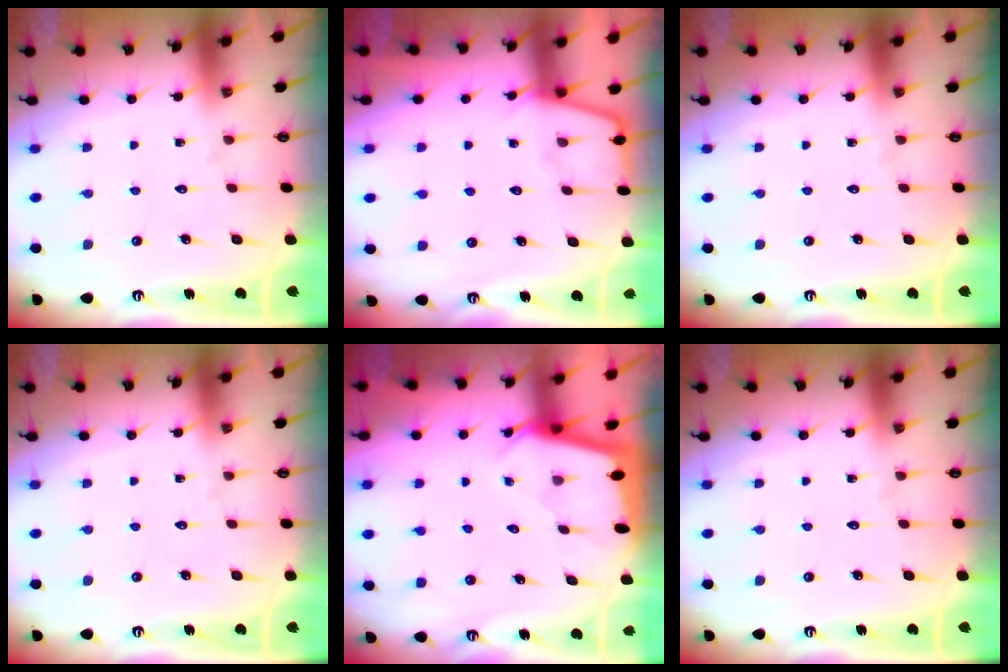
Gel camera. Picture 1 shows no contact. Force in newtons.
{"total": 4.1, "press": 4.1, "slide": 0.5}
{"total": 0.0}
{"total": 0.0}
{"total": 2.1, "press": 2.1, "slide": 0.1}
{"total": 0.0}